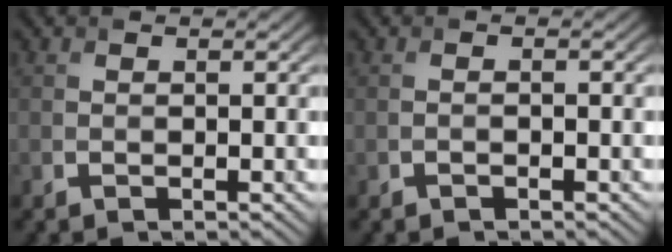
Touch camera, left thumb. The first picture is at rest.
{"total": 0.6, "force": [-0.5, 0.1, 0.4], "torque": [-0.006, 0.001, -0.010]}